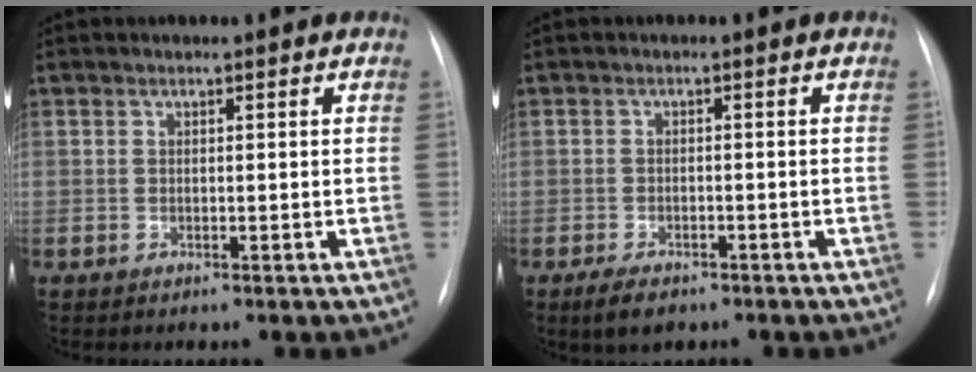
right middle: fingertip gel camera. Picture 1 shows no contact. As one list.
[{"total": 3.6, "force": [-2.5, 1.5, 2.1], "torque": [-0.040, -0.005, -0.036]}]